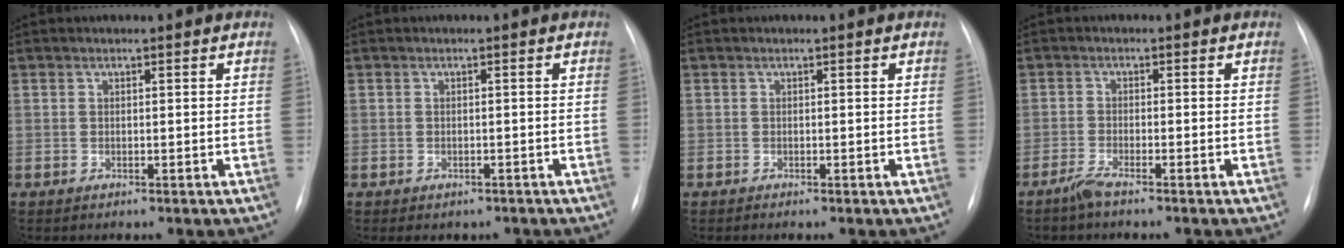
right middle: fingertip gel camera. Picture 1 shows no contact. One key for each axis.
{"total": 2.5, "fx": -2.0, "fy": 1.5, "fz": 0.4, "tx": -0.005, "ty": 0.006, "tz": -0.022}
{"total": 0.0}
{"total": 2.4, "fx": -2.0, "fy": -0.1, "fz": 1.3, "tx": -0.038, "ty": -0.006, "tz": -0.045}